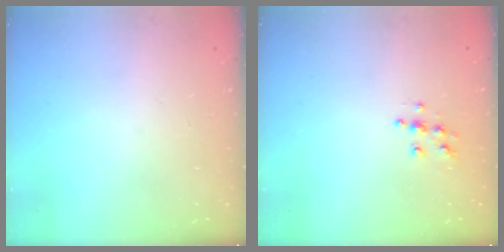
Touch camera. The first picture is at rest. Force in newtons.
{"total": 6.4, "press": 6.4, "slide": 0.3}